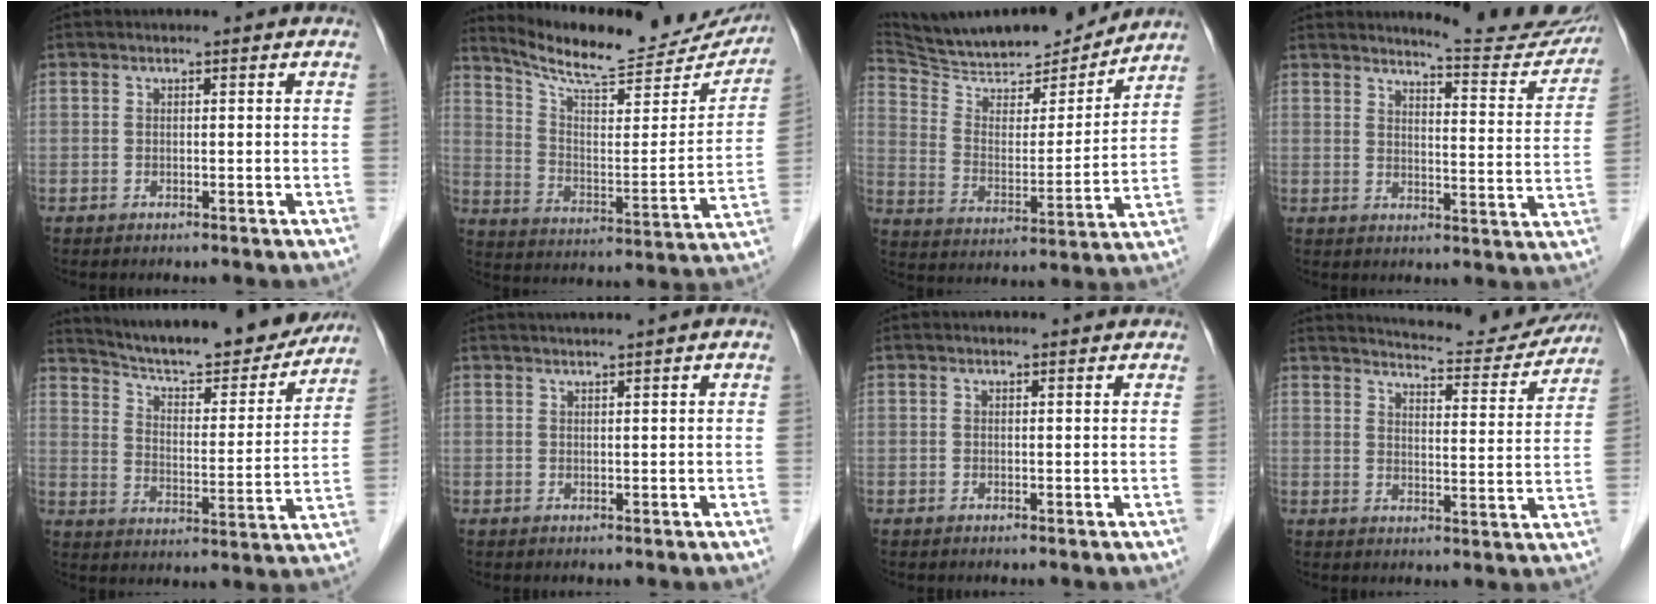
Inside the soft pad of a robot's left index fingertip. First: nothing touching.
{"total": 21.9, "force": [20.2, 4.1, 7.5], "torque": [-0.111, -0.047, 0.279]}
{"total": 19.8, "force": [18.5, 3.2, 6.4], "torque": [-0.107, -0.011, 0.291]}
{"total": 12.6, "force": [12.3, 1.0, 2.7], "torque": [-0.024, -0.062, 0.136]}
{"total": 22.2, "force": [20.1, 3.9, 8.6], "torque": [-0.131, -0.021, 0.275]}
{"total": 2.0, "force": [1.5, -0.5, 1.2], "torque": [-0.017, 0.011, 0.030]}
{"total": 0.9, "force": [0.9, 0.1, 0.0], "torque": [-0.010, 0.002, 0.009]}
{"total": 13.8, "force": [13.3, 1.6, 3.2], "torque": [-0.042, -0.025, 0.162]}